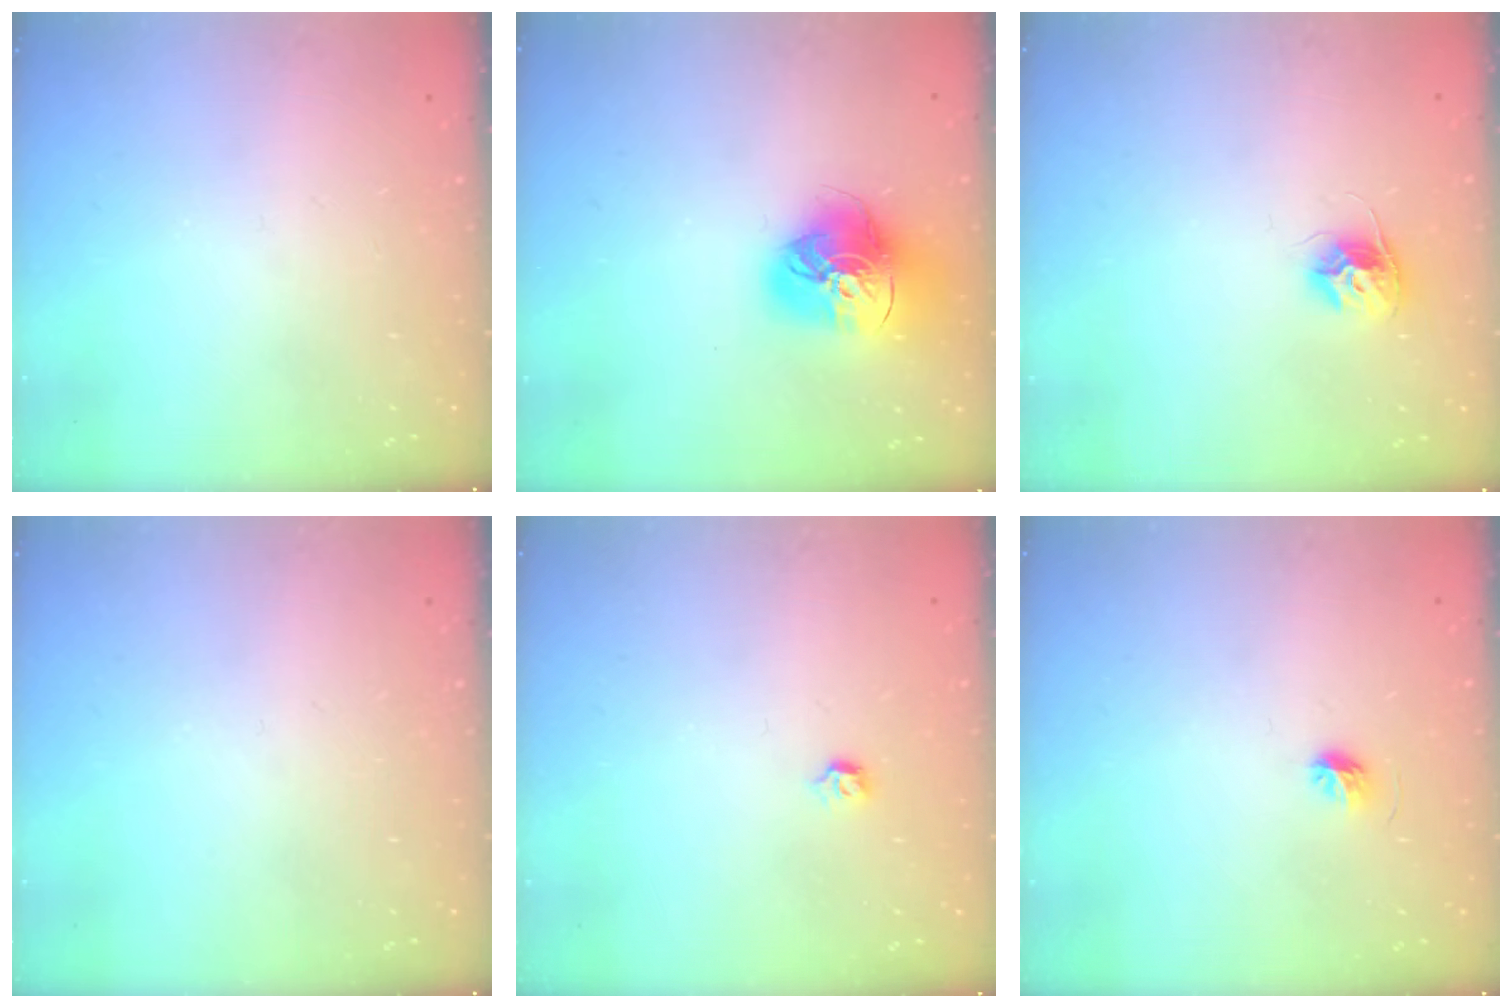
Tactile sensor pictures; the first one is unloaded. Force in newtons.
{"total": 17.7, "press": 17.6, "slide": 1.8}
{"total": 9.1, "press": 9.1, "slide": 0.4}
{"total": 0.0}
{"total": 2.8, "press": 2.7, "slide": 0.8}
{"total": 4.2, "press": 3.9, "slide": 1.4}